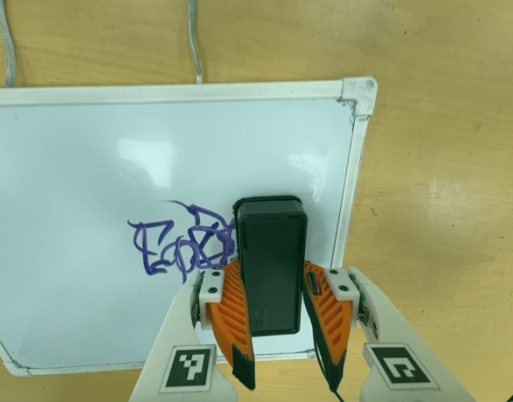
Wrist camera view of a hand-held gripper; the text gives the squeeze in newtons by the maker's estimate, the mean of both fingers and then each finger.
{"total": 12.8, "left": 13.1, "right": 12.5}